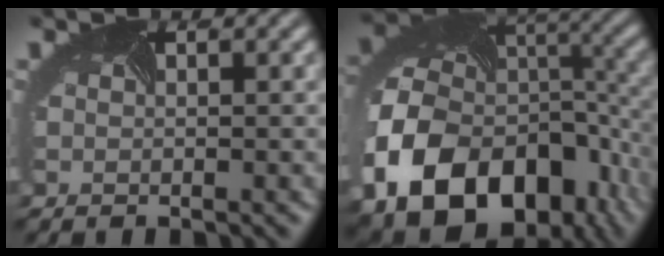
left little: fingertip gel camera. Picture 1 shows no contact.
{"total": 17.0, "force": [-6.4, 12.4, 9.7], "torque": [-0.237, -0.036, -0.093]}